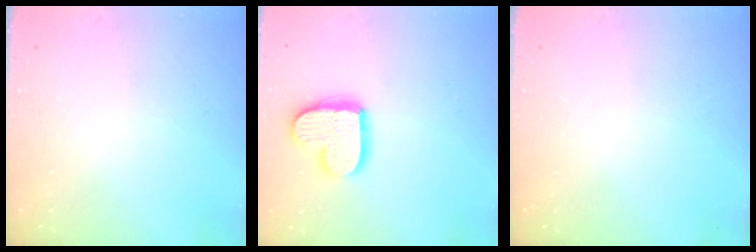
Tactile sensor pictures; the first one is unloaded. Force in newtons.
{"total": 14.4, "press": 14.3, "slide": 1.0}
{"total": 0.0}